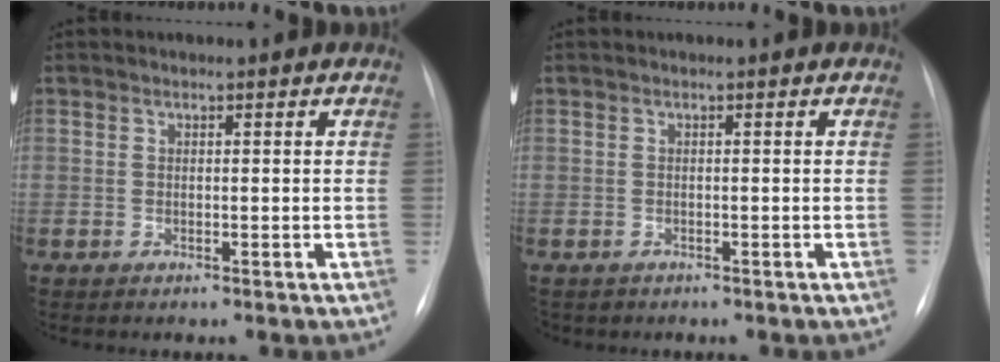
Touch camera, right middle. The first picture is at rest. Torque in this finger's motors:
{"motor_torque": [-0.12, 0.03, 0.00, 0.00]}